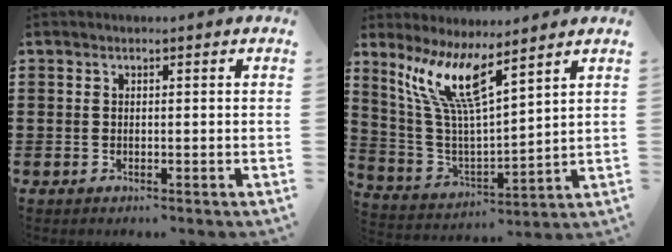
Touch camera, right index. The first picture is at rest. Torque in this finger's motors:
{"motor_torque": [1.11, 1.02, 0.90, 0.21]}